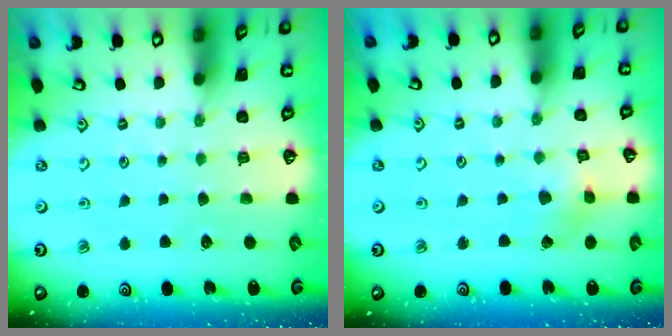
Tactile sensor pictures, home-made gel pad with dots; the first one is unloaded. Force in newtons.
{"total": 2.8, "press": 2.8, "slide": 0.3}